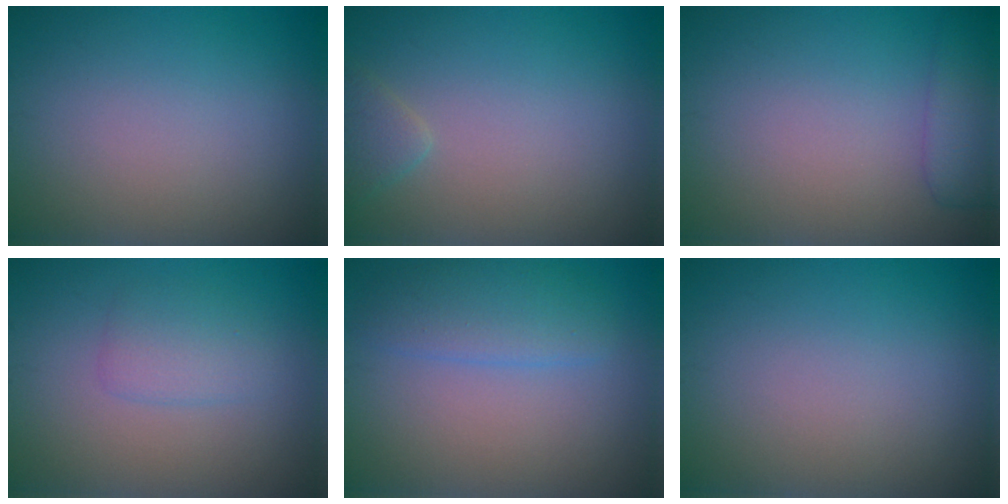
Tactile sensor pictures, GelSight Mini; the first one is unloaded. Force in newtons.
{"total": 1.4, "press": 1.4, "slide": 0.1}
{"total": 2.8, "press": 2.8, "slide": 0.1}
{"total": 1.9, "press": 1.9, "slide": 0.1}
{"total": 2.9, "press": 2.9, "slide": 0.2}
{"total": 0.0}